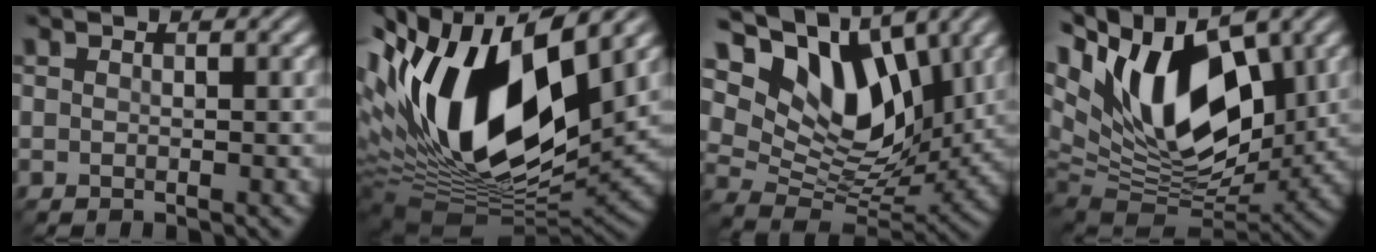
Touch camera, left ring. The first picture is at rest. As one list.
[{"total": 17.0, "force": [3.9, 9.0, 13.8], "torque": [-0.271, 0.002, 0.059]}, {"total": 11.8, "force": [5.8, 6.7, 7.8], "torque": [-0.143, -0.006, 0.104]}, {"total": 16.0, "force": [5.0, 8.5, 12.5], "torque": [-0.211, 0.012, 0.087]}]